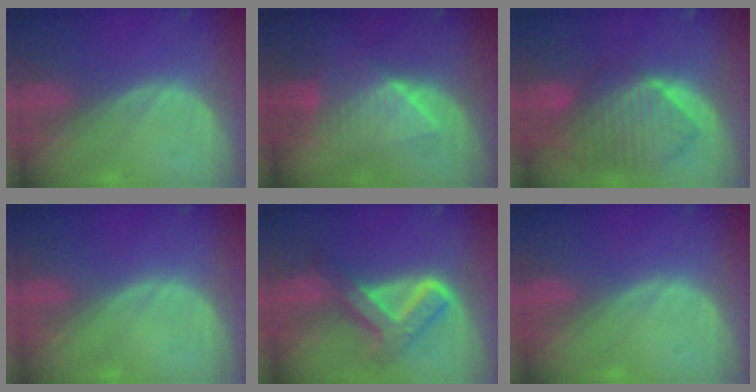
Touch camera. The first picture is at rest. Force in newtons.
{"total": 7.1, "press": 7.0, "slide": 1.1}
{"total": 10.4, "press": 9.0, "slide": 5.1}
{"total": 0.0}
{"total": 8.2, "press": 8.2, "slide": 0.6}
{"total": 0.0}